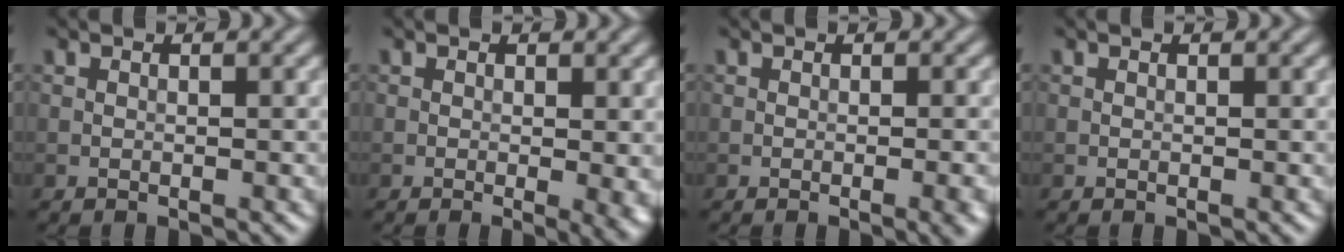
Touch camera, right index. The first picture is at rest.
{"total": 2.8, "force": [-0.4, 0.6, 2.7], "torque": [-0.033, -0.007, -0.006]}
{"total": 2.2, "force": [-0.7, 0.5, 2.0], "torque": [-0.020, 0.001, -0.011]}
{"total": 0.0}